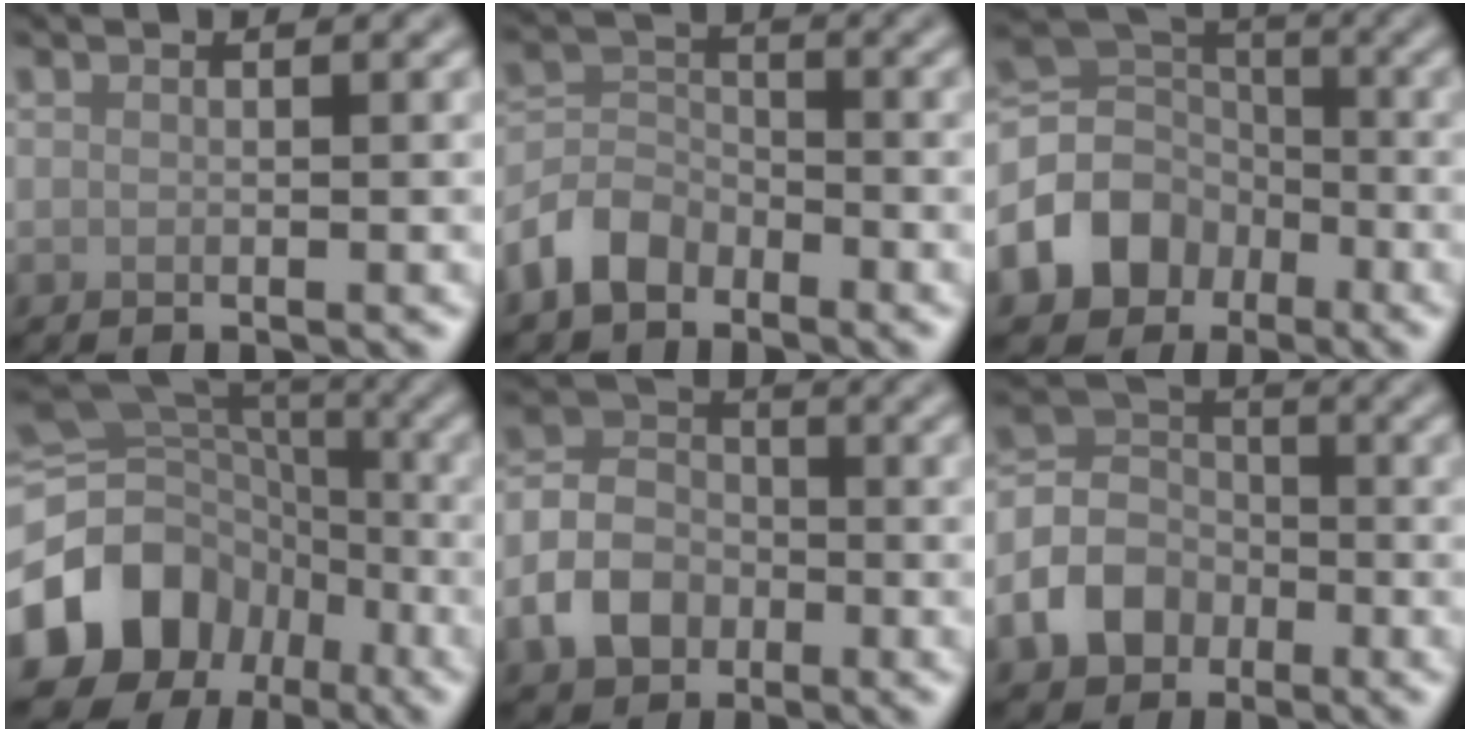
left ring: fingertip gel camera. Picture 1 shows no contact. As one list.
[{"total": 4.0, "force": [-2.8, 2.5, 1.4], "torque": [-0.030, 0.005, -0.067]}, {"total": 7.8, "force": [-3.8, 6.1, 3.1], "torque": [-0.062, 0.004, -0.087]}, {"total": 15.0, "force": [-6.2, 12.3, 6.0], "torque": [-0.144, -0.012, -0.108]}, {"total": 5.1, "force": [-2.3, 3.9, 2.5], "torque": [-0.052, 0.004, -0.055]}, {"total": 5.7, "force": [-2.8, 4.4, 2.4], "torque": [-0.052, 0.004, -0.068]}]